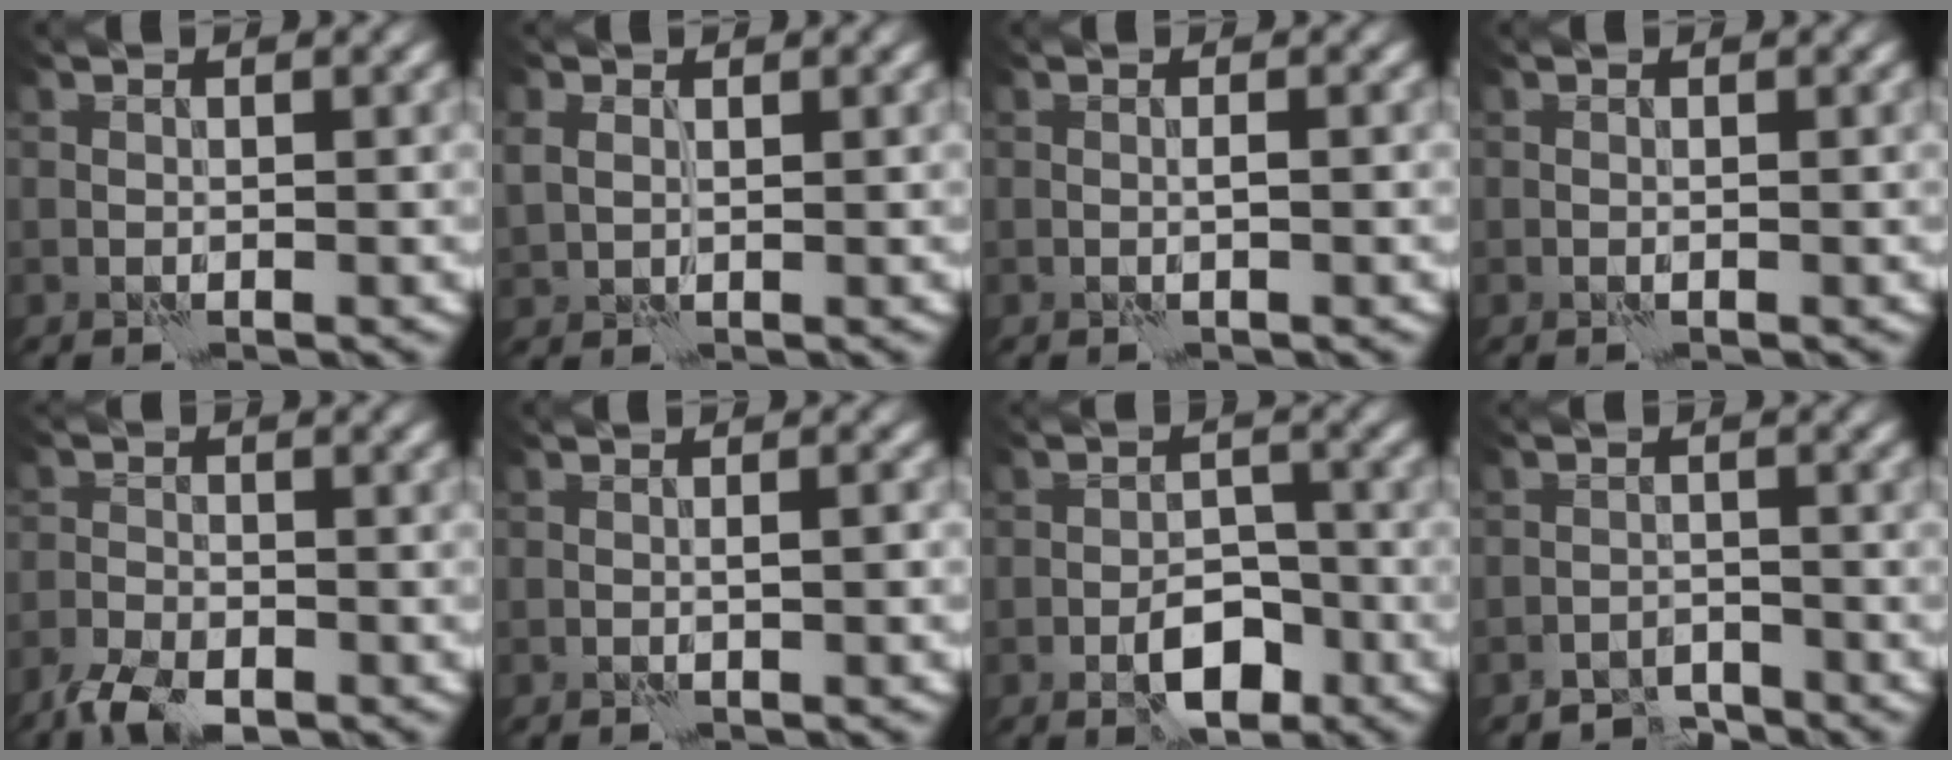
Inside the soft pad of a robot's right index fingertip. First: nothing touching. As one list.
[{"total": 1.7, "force": [0.7, 1.3, 1.0], "torque": [-0.027, 0.005, 0.015]}, {"total": 0.5, "force": [-0.2, -0.3, 0.4], "torque": [-0.009, 0.004, -0.004]}, {"total": 0.0}, {"total": 4.4, "force": [-3.6, 1.6, 2.1], "torque": [-0.040, -0.008, -0.075]}, {"total": 0.8, "force": [-0.4, -0.2, 0.7], "torque": [-0.011, 0.007, -0.006]}, {"total": 4.3, "force": [-2.4, 2.1, 2.9], "torque": [-0.040, 0.006, -0.039]}, {"total": 2.6, "force": [-2.6, 0.7, 0.0], "torque": [0.008, 0.006, -0.050]}]